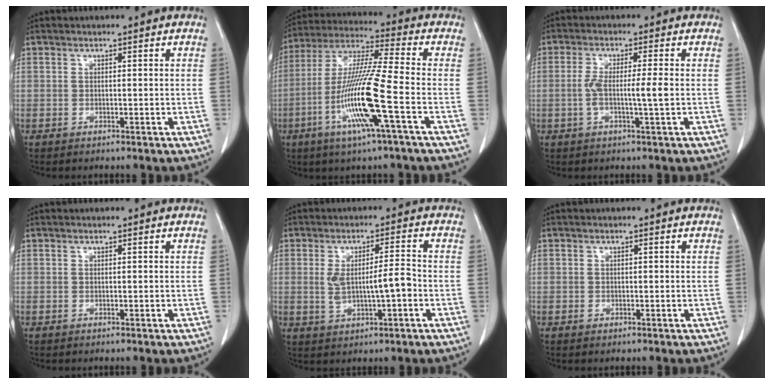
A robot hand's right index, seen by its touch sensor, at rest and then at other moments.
{"total": 14.7, "force": [-4.8, -0.5, 13.9], "torque": [-0.280, -0.010, -0.097]}
{"total": 4.7, "force": [-0.5, -0.1, 4.7], "torque": [-0.091, 0.003, -0.008]}
{"total": 0.0}
{"total": 6.2, "force": [-0.6, 1.3, 6.1], "torque": [-0.111, 0.010, 0.000]}
{"total": 0.7, "force": [-0.2, 0.7, 0.1], "torque": [-0.001, 0.004, -0.004]}